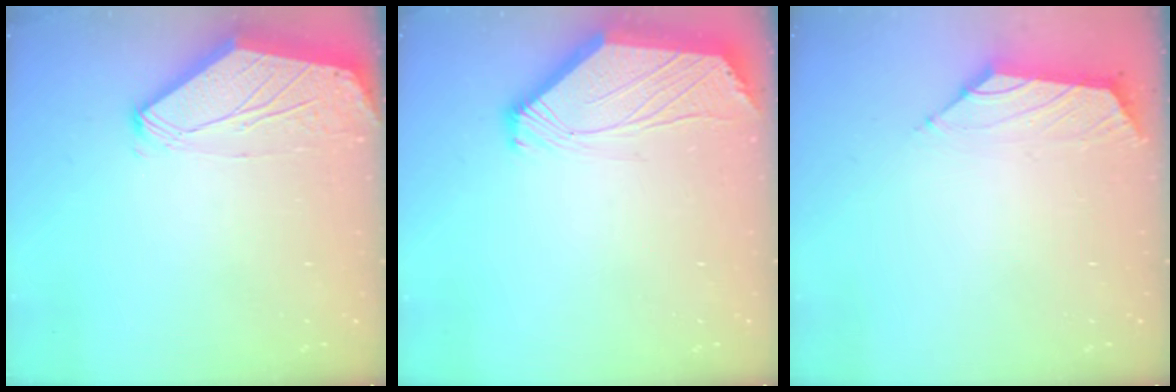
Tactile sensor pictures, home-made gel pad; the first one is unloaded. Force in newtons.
{"total": 2.4, "press": 2.4, "slide": 0.6}
{"total": 1.5, "press": 1.4, "slide": 0.6}